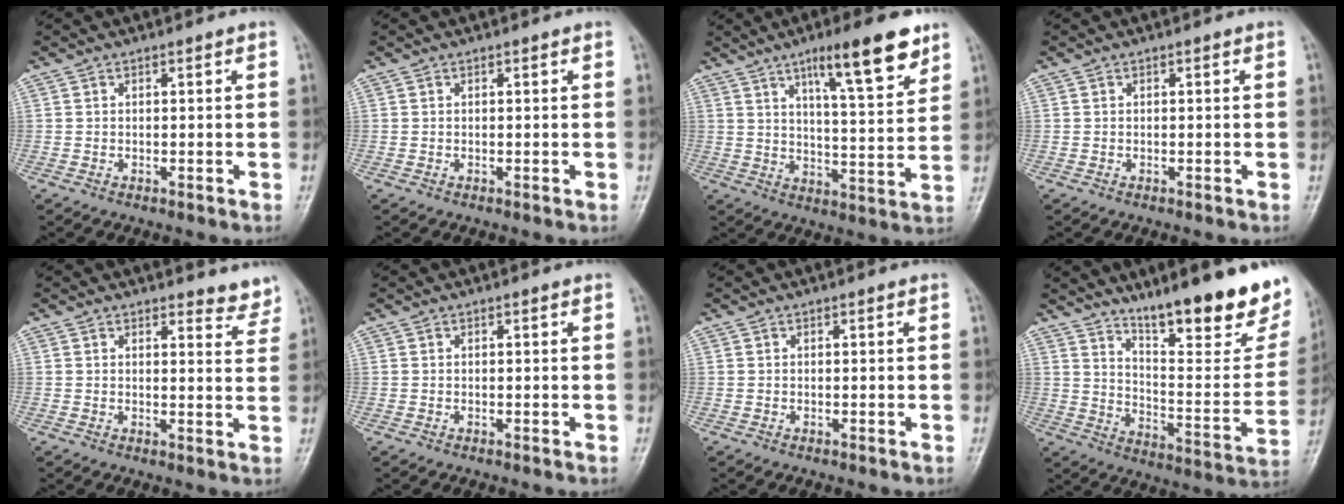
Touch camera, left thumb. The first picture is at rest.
{"total": 0.0}
{"total": 14.0, "force": [8.7, 2.9, 10.7], "torque": [-0.143, -0.042, 0.134]}
{"total": 0.0}
{"total": 4.0, "force": [3.8, 1.3, 0.7], "torque": [0.012, -0.032, 0.033]}
{"total": 0.0}
{"total": 0.0}
{"total": 23.5, "force": [16.2, 5.4, 16.1], "torque": [-0.196, -0.098, 0.245]}